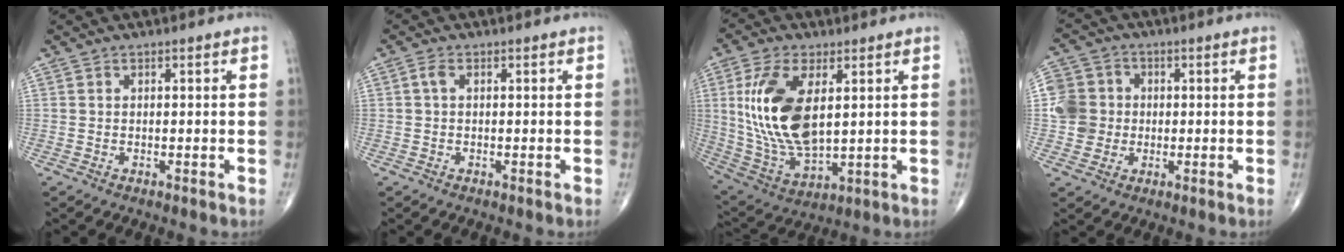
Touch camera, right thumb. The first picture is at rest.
{"total": 1.3, "force": [0.2, 0.7, 1.1], "torque": [-0.023, 0.002, -0.001]}
{"total": 17.5, "force": [3.5, 8.8, 14.8], "torque": [-0.295, -0.018, 0.078]}
{"total": 7.9, "force": [-0.2, 7.6, 2.4], "torque": [-0.025, 0.014, -0.007]}